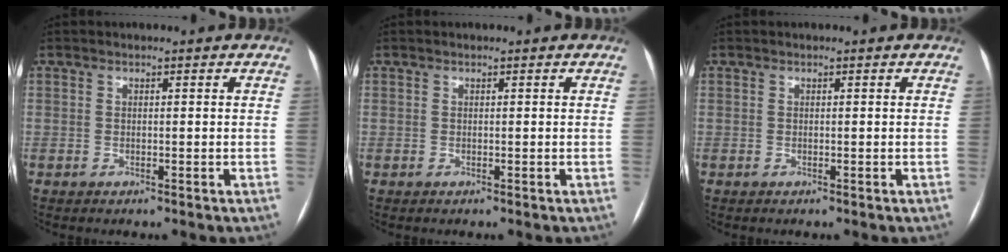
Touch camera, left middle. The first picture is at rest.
{"total": 0.0}
{"total": 0.0}